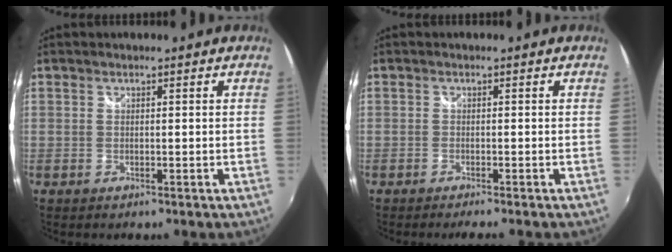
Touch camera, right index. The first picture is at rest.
{"total": 2.4, "force": [-2.2, -0.1, 1.1], "torque": [-0.028, -0.013, -0.037]}